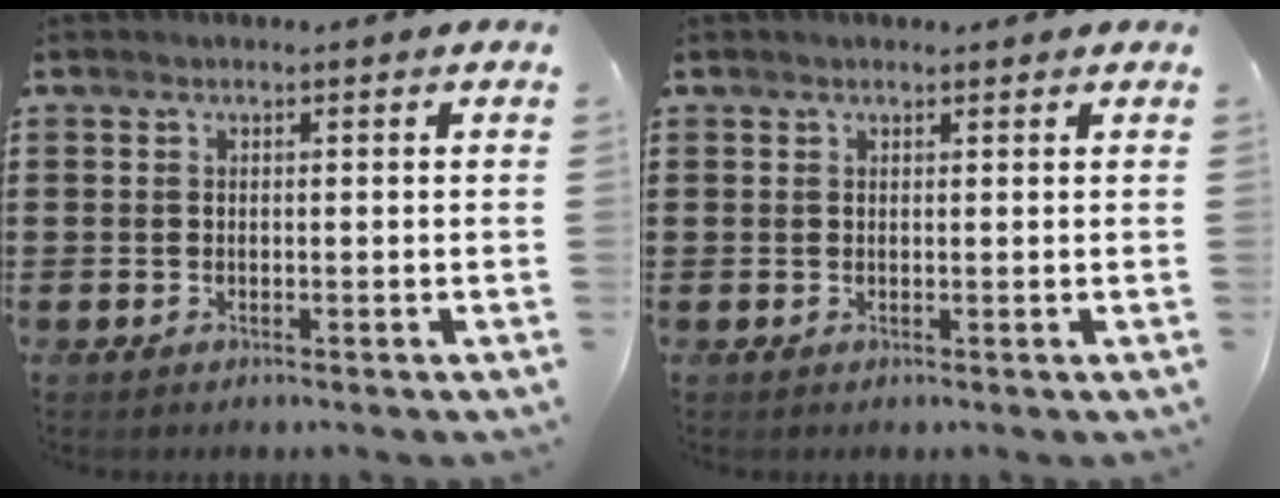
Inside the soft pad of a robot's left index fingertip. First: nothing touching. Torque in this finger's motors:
{"motor_torque": [1.22, -0.92, 0.23, 0.07]}